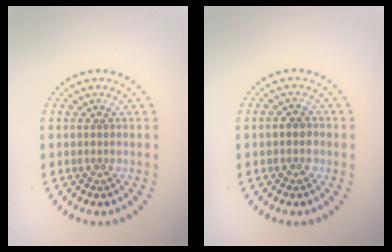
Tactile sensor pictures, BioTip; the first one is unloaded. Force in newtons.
{"total": 1.8, "press": 1.7, "slide": 0.6}